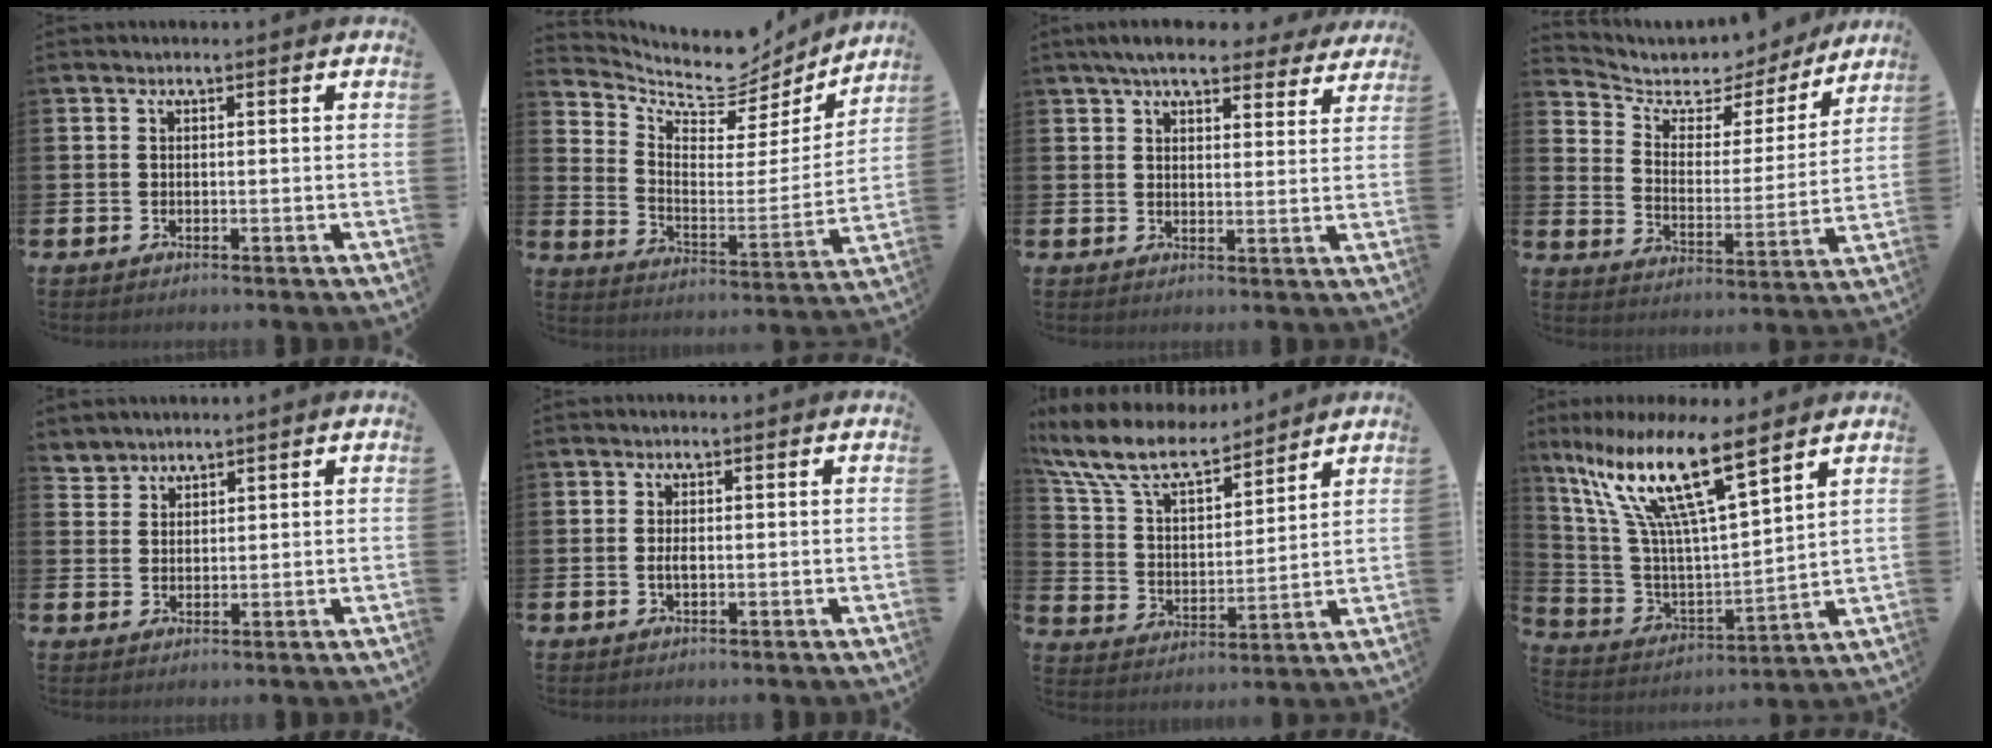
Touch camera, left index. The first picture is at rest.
{"total": 8.2, "force": [7.2, 3.4, 2.1], "torque": [-0.072, -0.060, 0.123]}
{"total": 6.6, "force": [5.9, 1.6, 2.4], "torque": [-0.056, -0.018, 0.106]}
{"total": 5.8, "force": [4.9, 2.9, 1.1], "torque": [-0.053, -0.042, 0.078]}
{"total": 2.8, "force": [2.7, 0.4, -0.7], "torque": [0.005, -0.011, 0.053]}
{"total": 1.2, "force": [-0.1, 0.5, 1.1], "torque": [-0.021, 0.002, -0.004]}
{"total": 10.4, "force": [8.9, 3.2, 4.1], "torque": [-0.127, -0.048, 0.161]}
{"total": 14.3, "force": [9.1, 3.0, 10.5], "torque": [-0.249, -0.048, 0.148]}